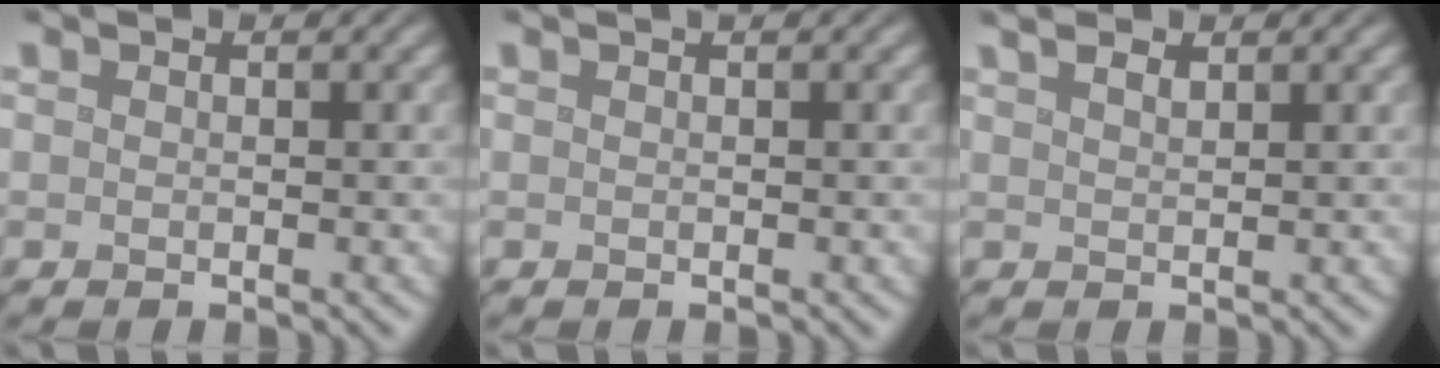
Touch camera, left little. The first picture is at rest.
{"total": 0.5, "force": [0.1, 0.1, 0.5], "torque": [-0.004, 0.006, 0.001]}
{"total": 2.0, "force": [1.5, 0.6, 1.2], "torque": [-0.011, 0.006, 0.019]}